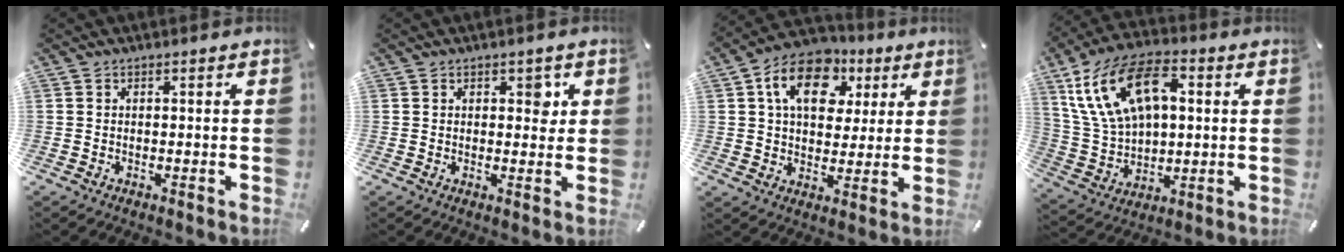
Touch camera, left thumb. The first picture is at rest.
{"total": 3.4, "force": [1.3, 2.0, 2.5], "torque": [-0.012, -0.009, 0.012]}
{"total": 14.1, "force": [5.3, 10.0, 8.3], "torque": [-0.126, -0.006, 0.095]}
{"total": 17.6, "force": [6.2, 11.4, 11.9], "torque": [-0.271, -0.002, 0.111]}